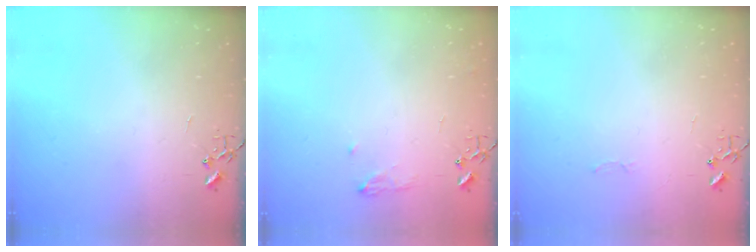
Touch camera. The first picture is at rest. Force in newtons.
{"total": 7.0, "press": 7.0, "slide": 0.8}
{"total": 2.5, "press": 2.5, "slide": 0.4}